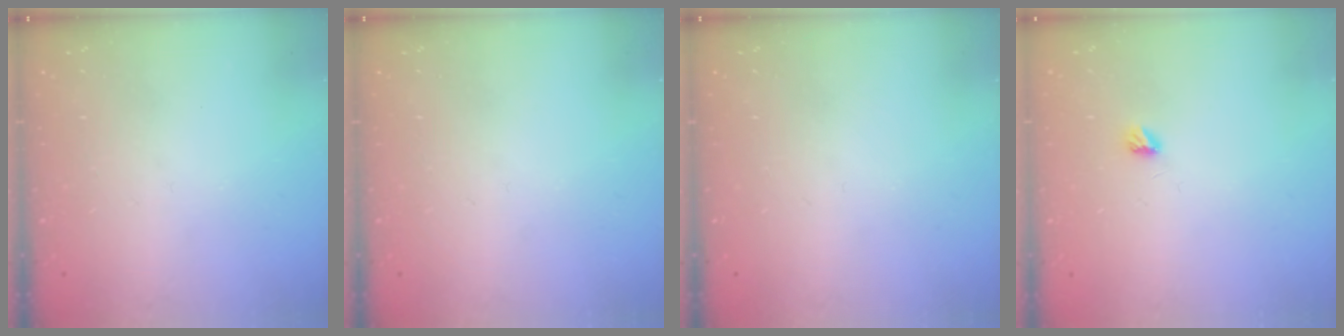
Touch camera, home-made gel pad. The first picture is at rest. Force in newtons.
{"total": 0.0}
{"total": 0.0}
{"total": 3.3, "press": 3.3, "slide": 0.4}